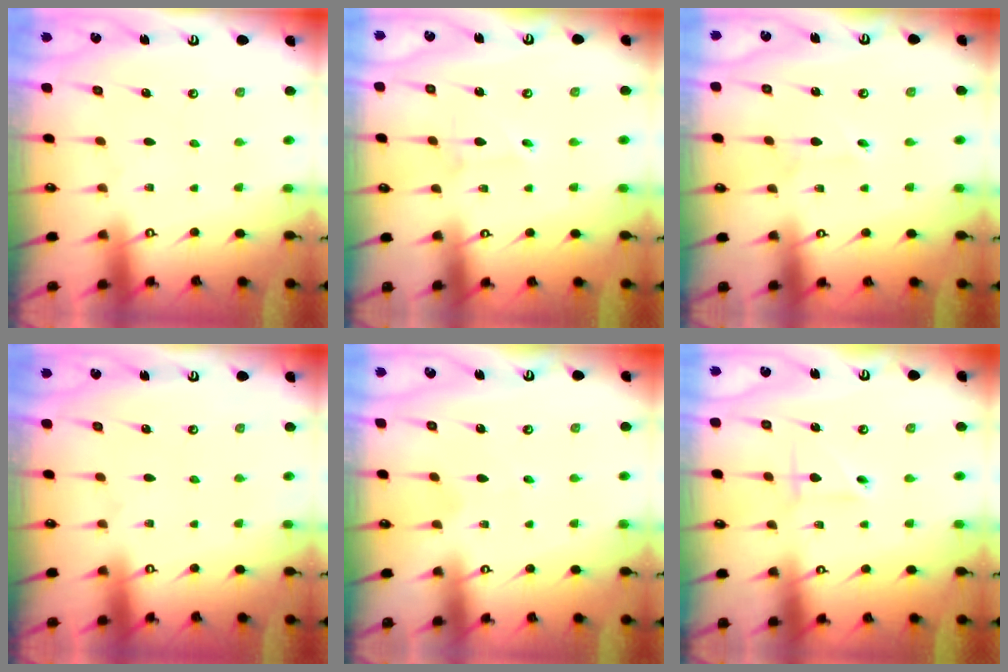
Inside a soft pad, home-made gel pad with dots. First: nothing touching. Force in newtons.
{"total": 2.0, "press": 2.0, "slide": 0.2}
{"total": 1.8, "press": 1.8, "slide": 0.2}
{"total": 0.0}
{"total": 2.0, "press": 2.0, "slide": 0.2}
{"total": 2.6, "press": 2.6, "slide": 0.0}